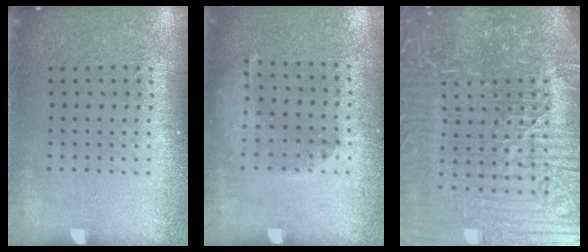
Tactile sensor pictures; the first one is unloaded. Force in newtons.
{"total": 1.1, "press": 1.0, "slide": 0.2}
{"total": 7.5, "press": 6.7, "slide": 3.3}